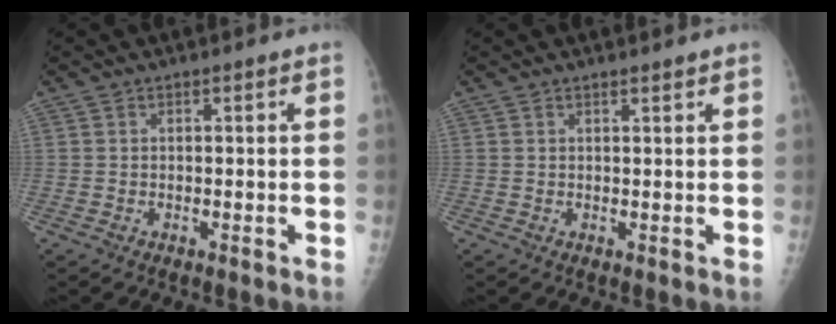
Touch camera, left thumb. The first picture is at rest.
{"total": 0.8, "force": [0.7, 0.1, 0.3], "torque": [-0.004, -0.006, 0.012]}